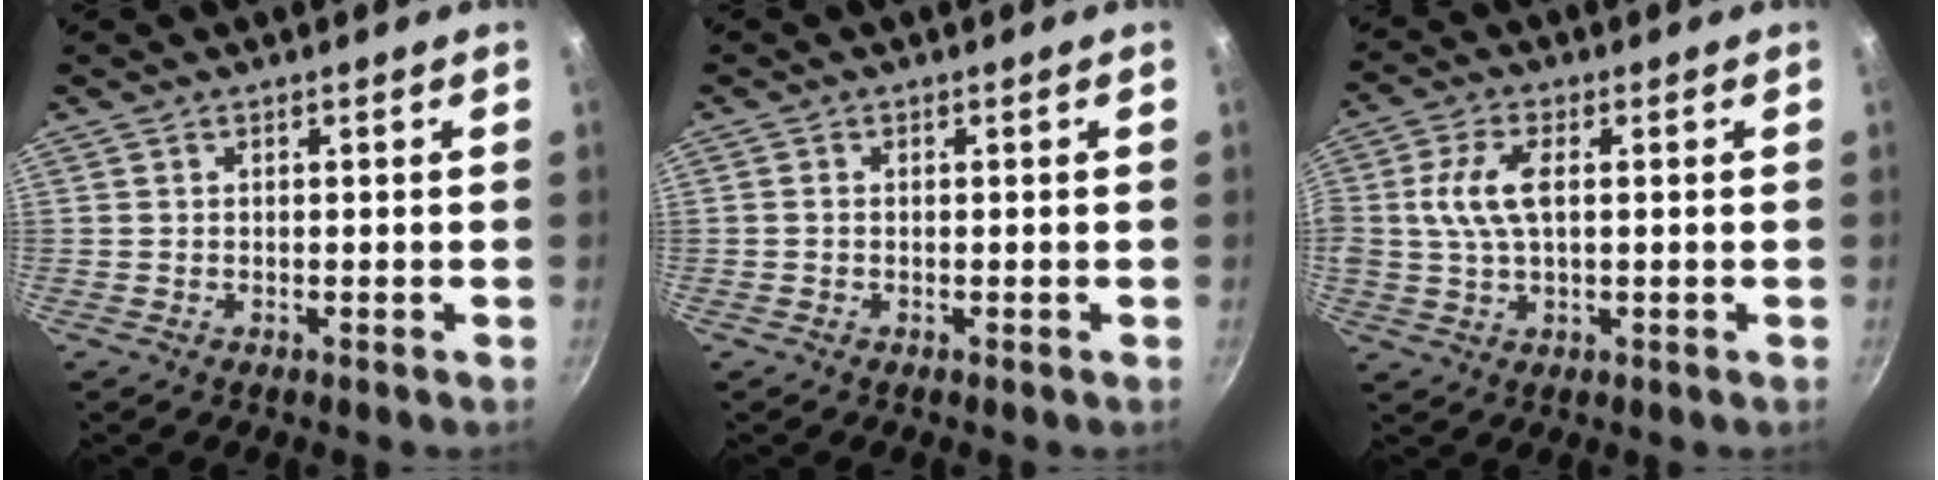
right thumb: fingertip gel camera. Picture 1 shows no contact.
{"total": 0.5, "force": [-0.2, 0.4, 0.2], "torque": [-0.002, 0.002, -0.005]}
{"total": 7.9, "force": [1.0, 4.2, 6.6], "torque": [-0.133, 0.012, 0.015]}